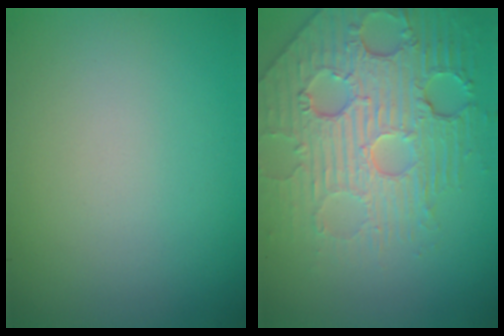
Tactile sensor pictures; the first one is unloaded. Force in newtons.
{"total": 7.6, "press": 5.6, "slide": 5.2}